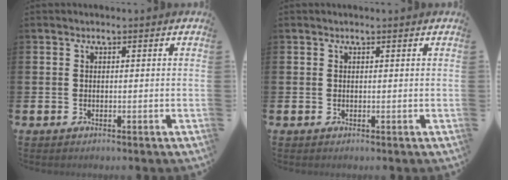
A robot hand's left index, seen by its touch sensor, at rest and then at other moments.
{"total": 0.0}